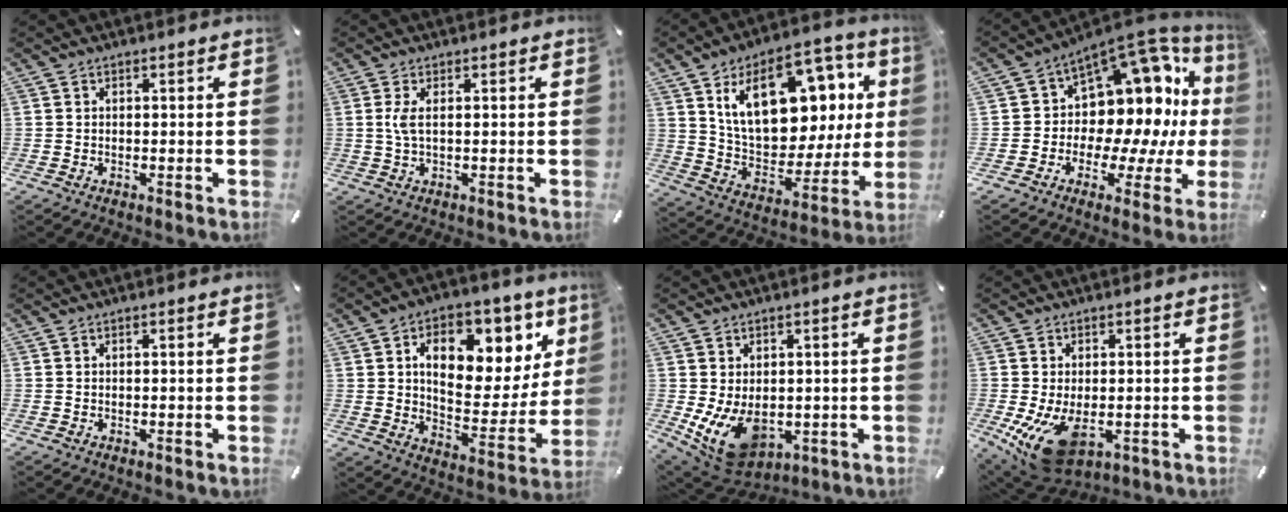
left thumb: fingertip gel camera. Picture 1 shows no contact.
{"total": 3.2, "force": [0.6, 0.8, 3.0], "torque": [-0.069, -0.001, 0.007]}
{"total": 22.0, "force": [9.2, 13.1, 15.0], "torque": [-0.233, -0.037, 0.163]}
{"total": 14.0, "force": [5.3, 10.0, 8.1], "torque": [-0.095, -0.083, 0.094]}
{"total": 0.0}
{"total": 16.8, "force": [7.5, 10.5, 10.8], "torque": [-0.148, -0.045, 0.125]}
{"total": 12.0, "force": [-2.7, 8.8, 7.7], "torque": [-0.140, 0.003, -0.040]}
{"total": 11.1, "force": [-3.1, 6.7, 8.2], "torque": [-0.162, -0.005, -0.051]}